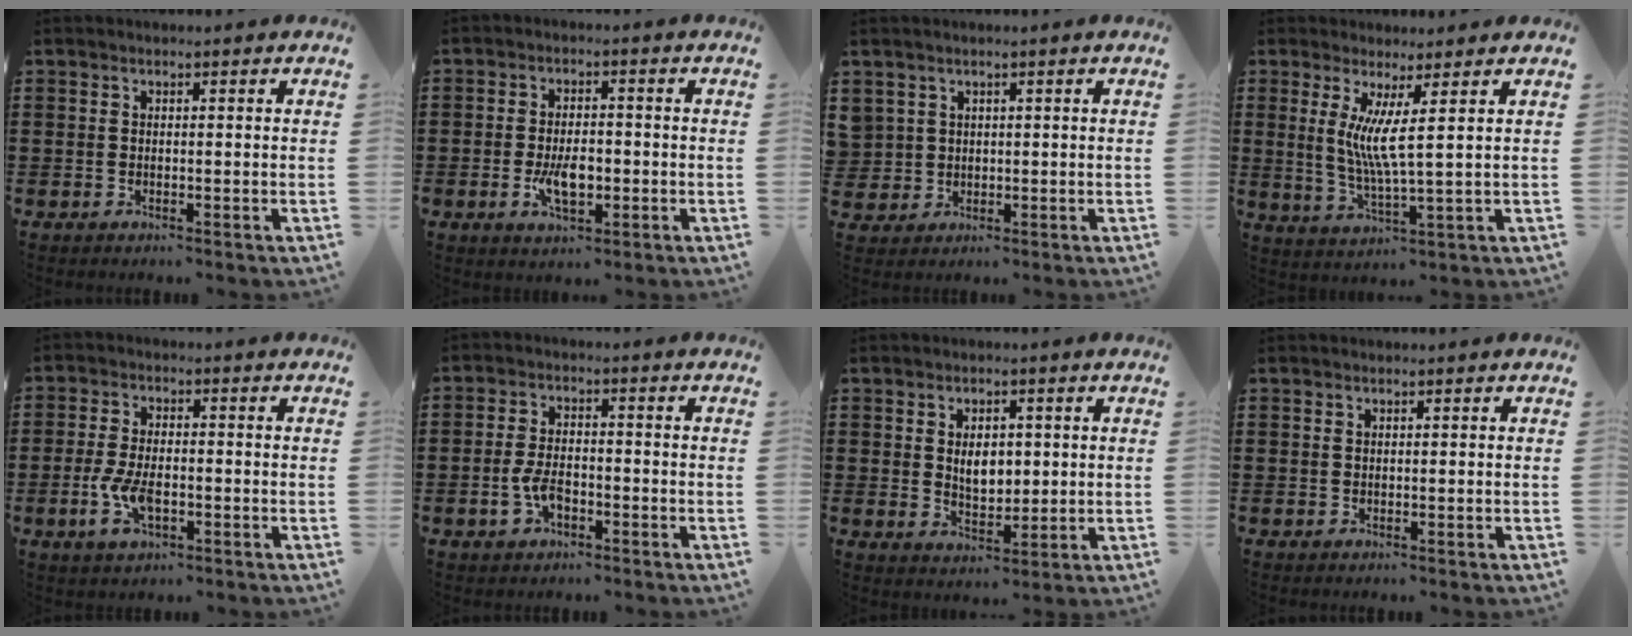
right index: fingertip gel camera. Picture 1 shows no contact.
{"total": 5.3, "force": [-1.4, 2.5, 4.5], "torque": [-0.083, -0.004, -0.026]}
{"total": 2.5, "force": [1.1, 2.2, -0.1], "torque": [-0.012, 0.009, 0.019]}
{"total": 5.8, "force": [2.0, -0.2, 5.5], "torque": [-0.112, -0.011, 0.035]}
{"total": 5.7, "force": [-1.7, 2.7, 4.7], "torque": [-0.109, -0.004, -0.034]}
{"total": 4.2, "force": [-1.6, 2.1, 3.3], "torque": [-0.080, -0.004, -0.034]}
{"total": 4.4, "force": [0.8, 2.8, 3.3], "torque": [-0.056, 0.005, 0.009]}
{"total": 0.0}